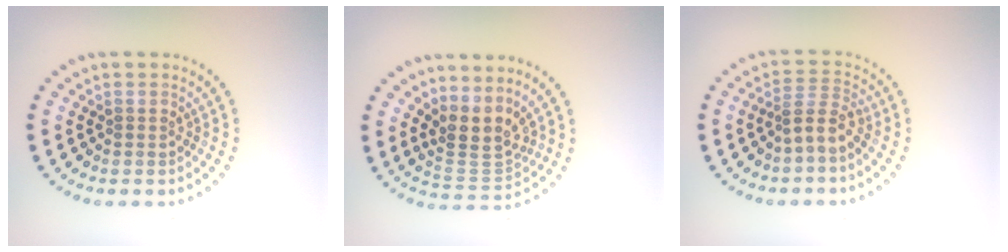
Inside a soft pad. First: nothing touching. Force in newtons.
{"total": 3.5, "press": 2.6, "slide": 2.3}
{"total": 2.6, "press": 1.9, "slide": 1.8}